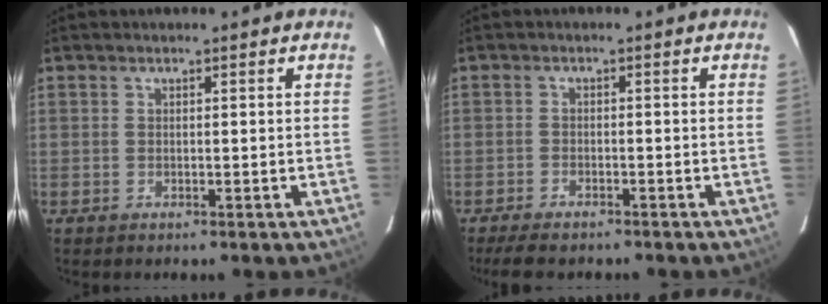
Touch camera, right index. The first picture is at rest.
{"total": 6.1, "force": [-5.2, 1.8, 2.6], "torque": [-0.070, -0.016, -0.086]}